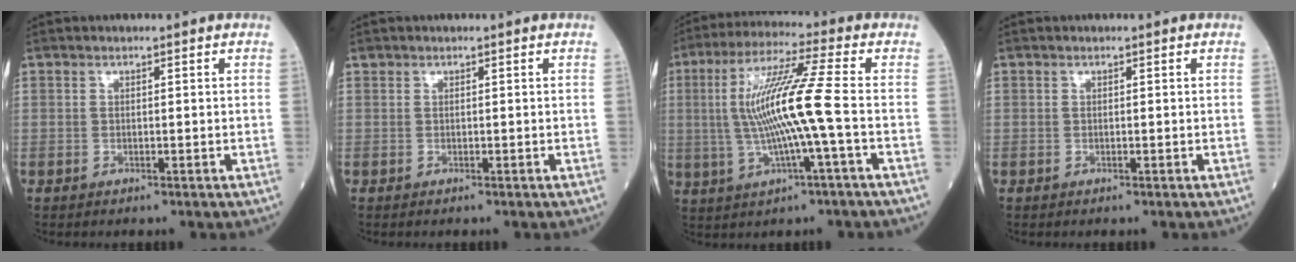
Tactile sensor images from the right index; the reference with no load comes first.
{"total": 0.0}
{"total": 12.5, "force": [-0.6, -0.6, 12.5], "torque": [-0.250, 0.010, -0.013]}
{"total": 0.0}